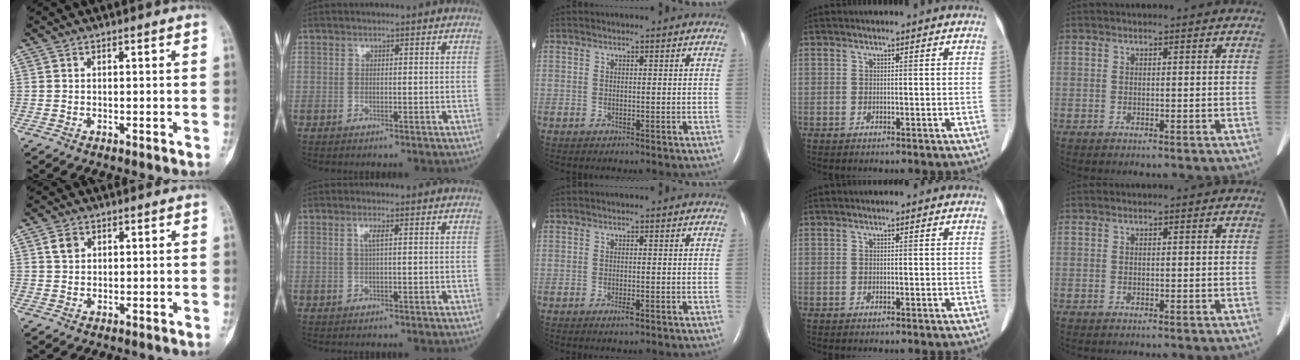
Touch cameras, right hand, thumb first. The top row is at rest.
{"thumb": {"total": 2.5, "force": [1.1, 1.9, 1.2], "torque": [-0.016, 0.000, 0.021]}, "index": {"total": 1.7, "force": [0.5, 0.1, 1.6], "torque": [-0.038, 0.003, 0.009]}, "middle": {"total": 1.2, "force": [-0.7, 0.2, 1.0], "torque": [-0.020, -0.002, -0.010]}}